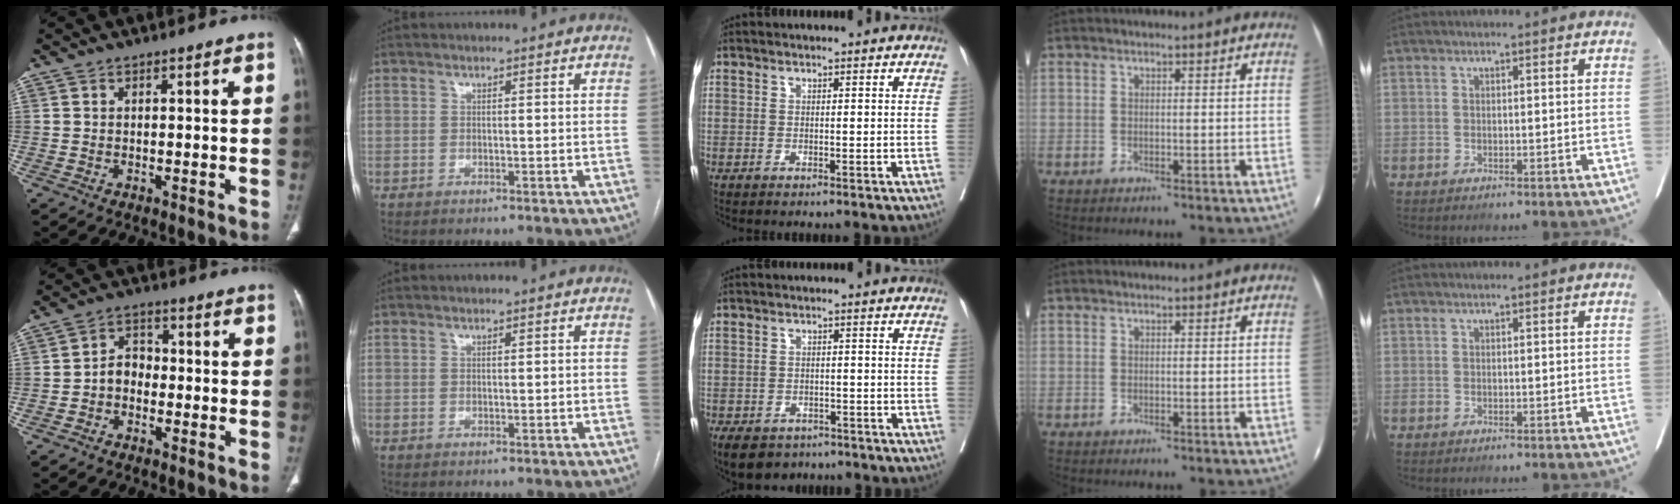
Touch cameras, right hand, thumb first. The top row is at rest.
{"thumb": {"total": 4.3, "force": [-1.3, 3.3, 2.4], "torque": [-0.021, 0.023, -0.034]}, "middle": {"total": 9.7, "force": [-6.7, 6.0, 3.6], "torque": [-0.088, -0.016, -0.088]}}